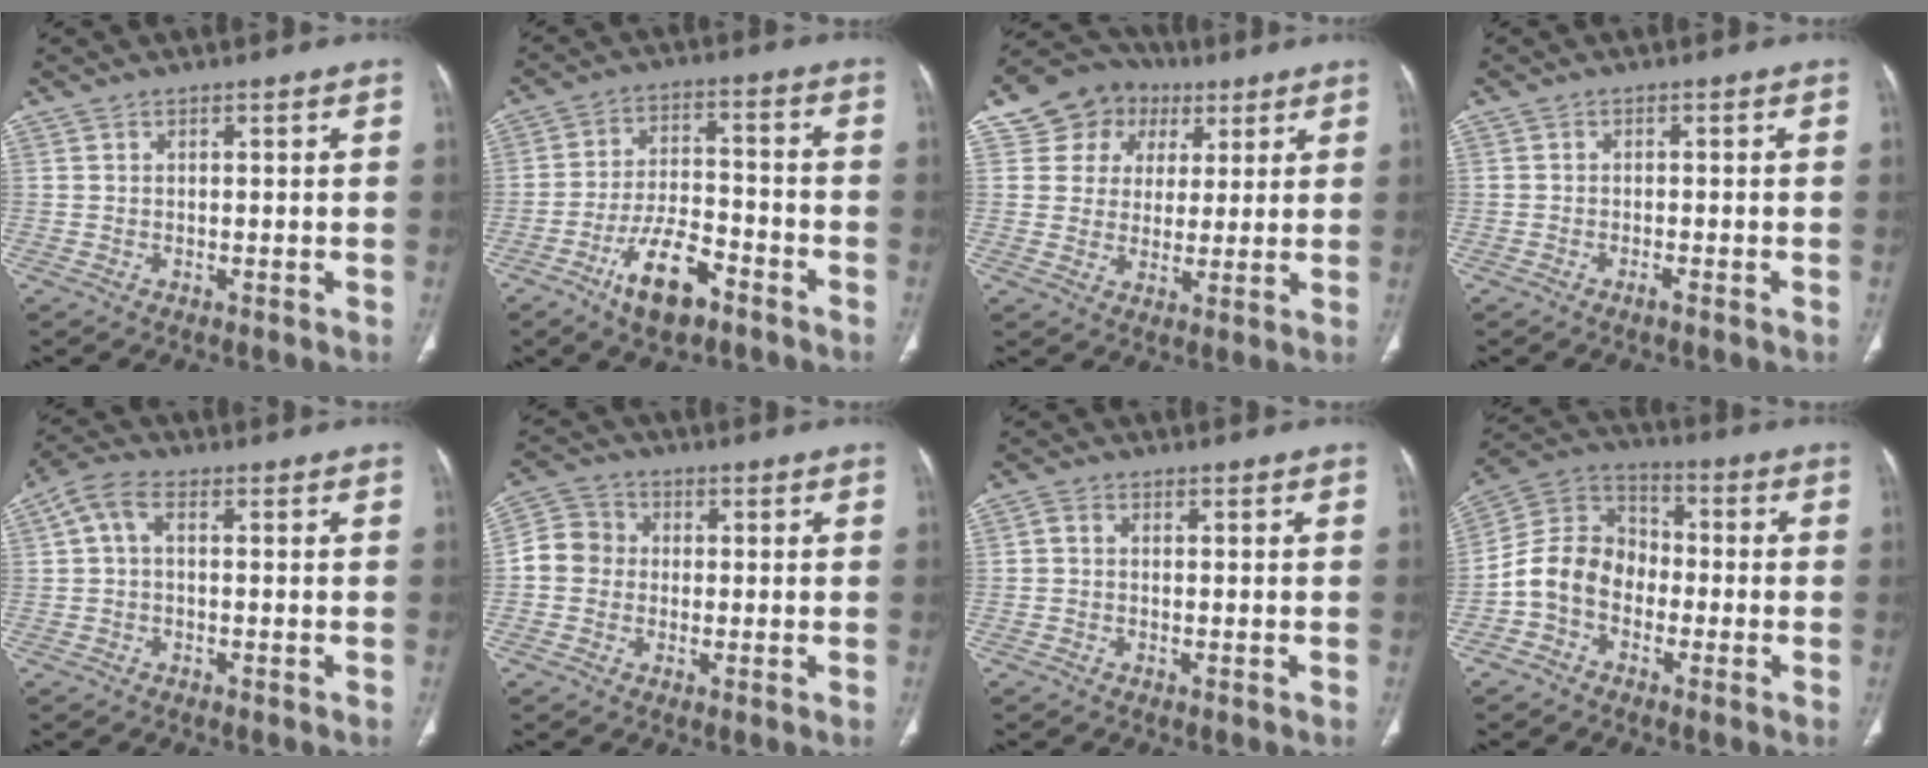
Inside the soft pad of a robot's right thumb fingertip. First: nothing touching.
{"total": 11.3, "force": [-6.7, 5.0, 7.7], "torque": [-0.129, 0.040, -0.113]}
{"total": 11.7, "force": [4.7, 10.1, 3.3], "torque": [-0.022, 0.009, 0.076]}
{"total": 1.1, "force": [-0.8, 0.2, 0.7], "torque": [-0.014, 0.001, -0.017]}
{"total": 4.7, "force": [0.5, 2.6, 3.9], "torque": [-0.082, 0.020, 0.003]}
{"total": 6.4, "force": [-0.3, 5.9, 2.5], "torque": [-0.030, 0.019, -0.020]}
{"total": 1.3, "force": [-0.2, 0.9, 0.9], "torque": [-0.015, 0.003, -0.007]}
{"total": 10.9, "force": [-3.2, 8.6, 5.9], "torque": [-0.096, 0.049, -0.074]}